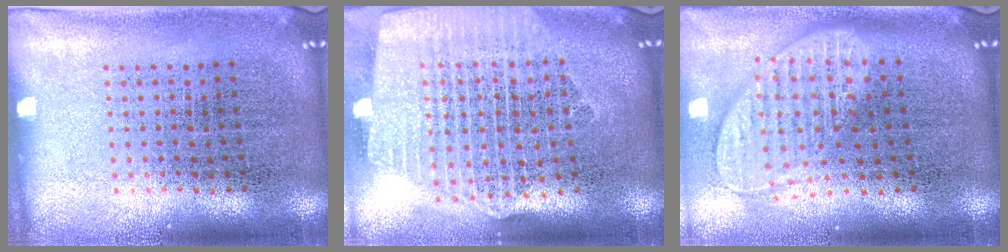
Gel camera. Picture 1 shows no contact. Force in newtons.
{"total": 2.6, "press": 2.2, "slide": 1.3}
{"total": 2.0, "press": 1.5, "slide": 1.2}